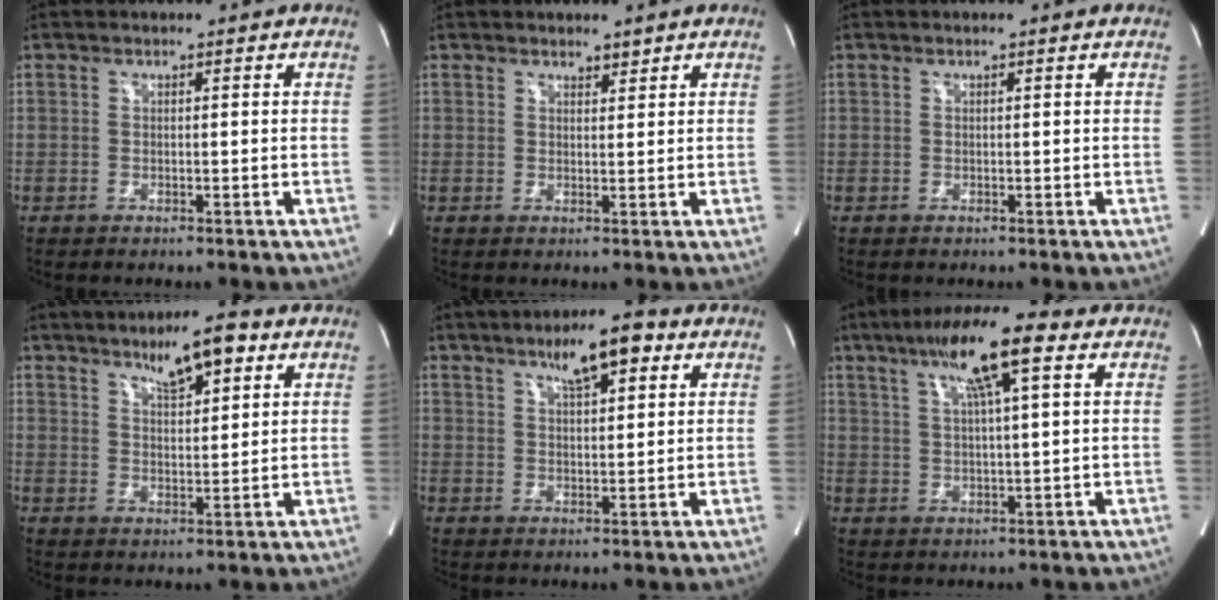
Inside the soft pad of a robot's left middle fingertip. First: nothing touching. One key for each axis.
{"total": 1.4, "fx": 1.2, "fy": 0.4, "fz": 0.4, "tx": -0.013, "ty": 0.001, "tz": 0.023}
{"total": 0.0}
{"total": 7.6, "fx": 4.6, "fy": 1.5, "fz": 5.8, "tx": -0.097, "ty": 0.005, "tz": 0.075}
{"total": 8.0, "fx": 4.5, "fy": 1.8, "fz": 6.4, "tx": -0.106, "ty": 0.011, "tz": 0.071}
{"total": 11.3, "fx": 5.5, "fy": 0.9, "fz": 9.8, "tx": -0.175, "ty": 0.022, "tz": 0.088}